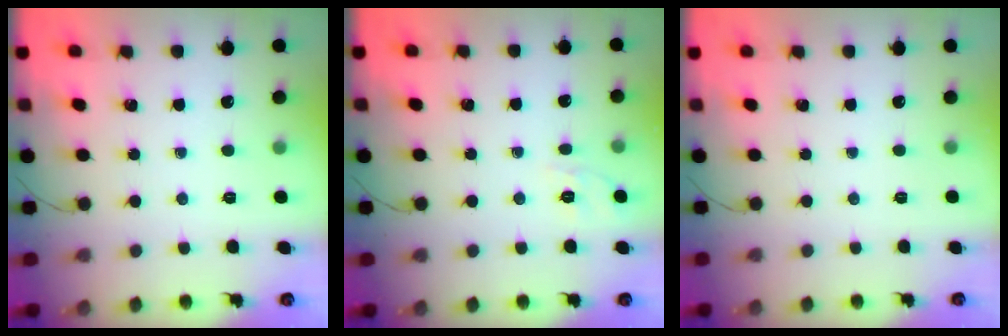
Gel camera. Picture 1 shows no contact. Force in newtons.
{"total": 1.7, "press": 0.5, "slide": 1.6}
{"total": 2.4, "press": 2.4, "slide": 0.5}